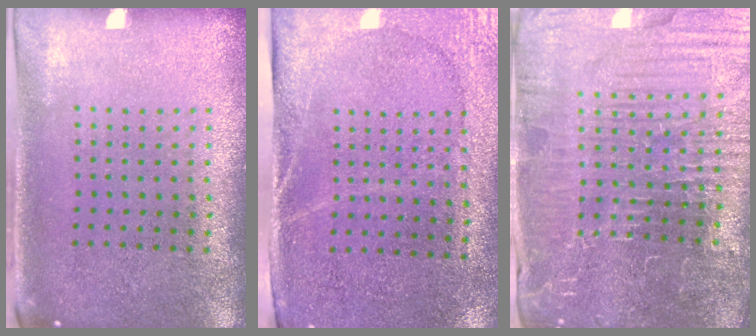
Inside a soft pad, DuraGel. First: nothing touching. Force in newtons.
{"total": 2.7, "press": 2.3, "slide": 1.4}
{"total": 5.9, "press": 5.4, "slide": 2.4}